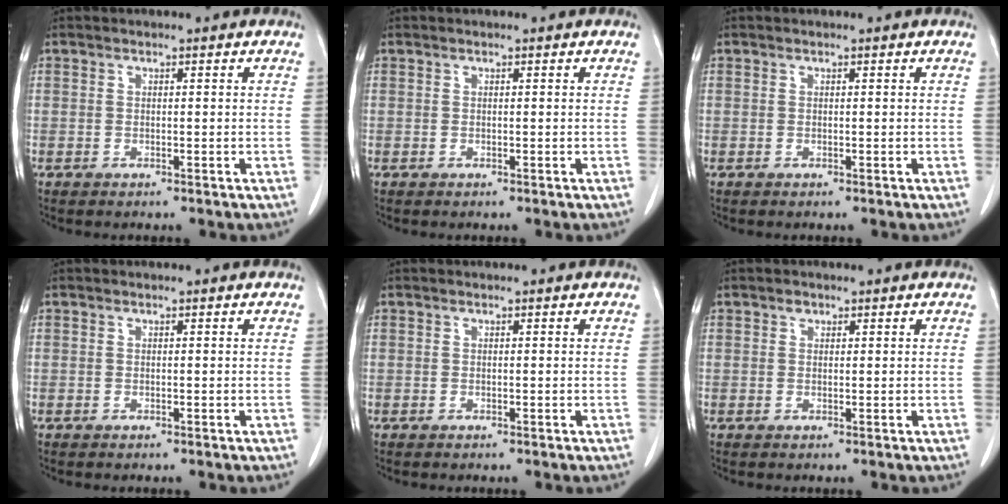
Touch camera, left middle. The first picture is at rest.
{"total": 0.0}
{"total": 0.0}
{"total": 0.0}
{"total": 0.0}
{"total": 0.7, "force": [0.4, 0.5, 0.2], "torque": [-0.002, -0.002, 0.005]}